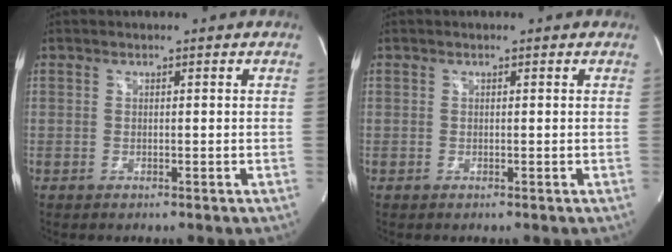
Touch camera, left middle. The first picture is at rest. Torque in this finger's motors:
{"motor_torque": [0.12, -0.02, -0.03, 0.01]}